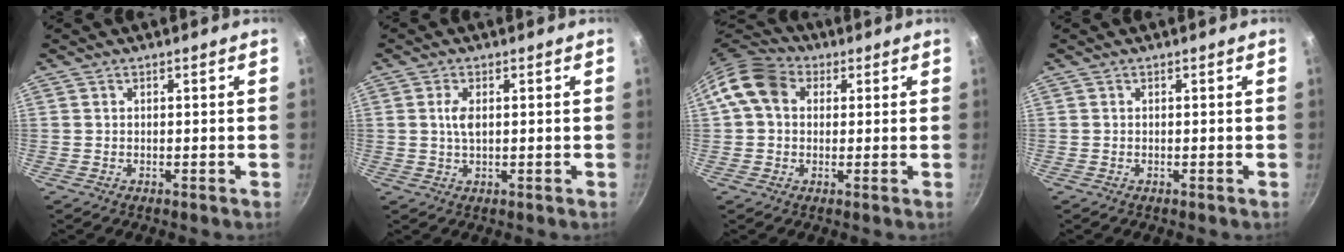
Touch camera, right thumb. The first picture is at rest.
{"total": 3.0, "force": [0.5, 1.4, 2.6], "torque": [-0.051, 0.002, 0.011]}
{"total": 9.3, "force": [2.0, 7.4, 5.3], "torque": [-0.075, 0.018, 0.017]}
{"total": 0.0}